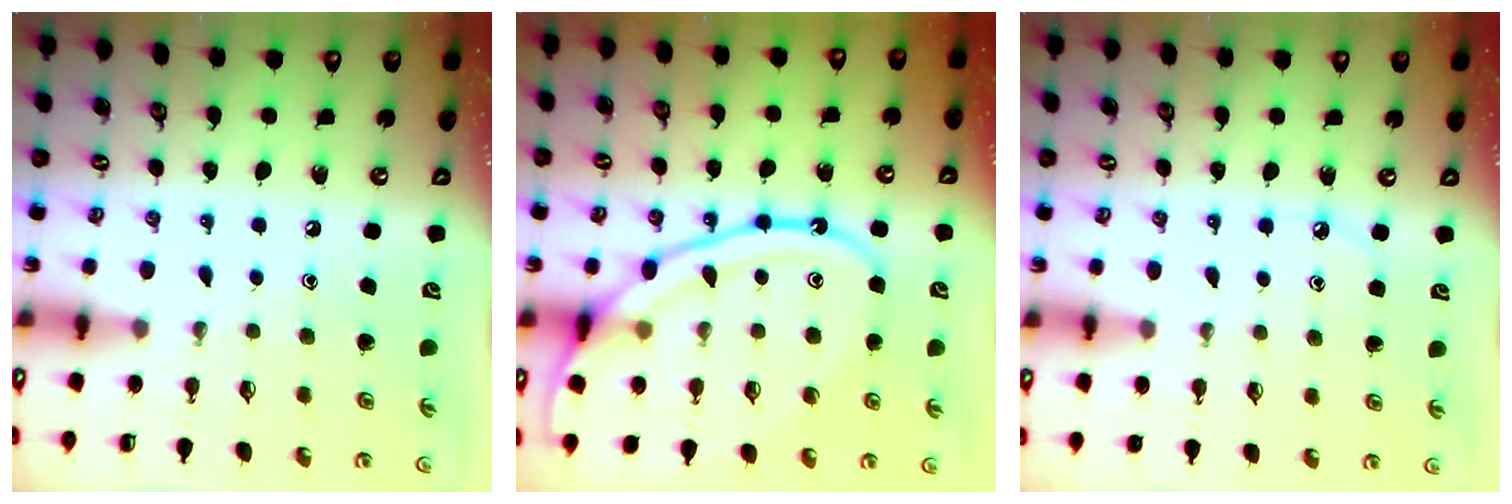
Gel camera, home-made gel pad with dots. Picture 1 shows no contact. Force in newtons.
{"total": 16.3, "press": 16.3, "slide": 1.3}
{"total": 3.7, "press": 3.7, "slide": 0.6}